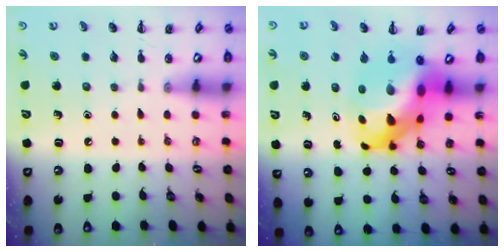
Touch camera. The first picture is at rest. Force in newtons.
{"total": 15.9, "press": 15.4, "slide": 4.2}